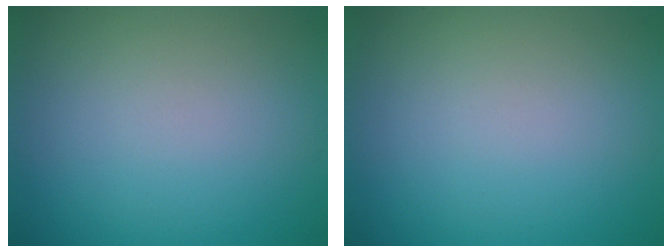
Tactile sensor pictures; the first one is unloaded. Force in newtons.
{"total": 0.0}